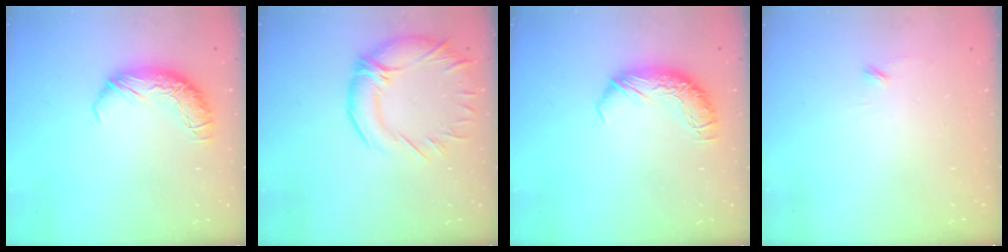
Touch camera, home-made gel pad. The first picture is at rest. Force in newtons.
{"total": 6.3, "press": 5.4, "slide": 3.3}
{"total": 0.0}
{"total": 8.3, "press": 8.2, "slide": 0.7}